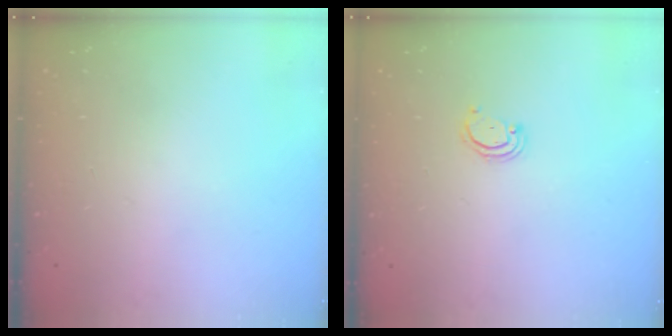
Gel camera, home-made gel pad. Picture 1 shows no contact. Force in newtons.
{"total": 2.4, "press": 2.4, "slide": 0.2}